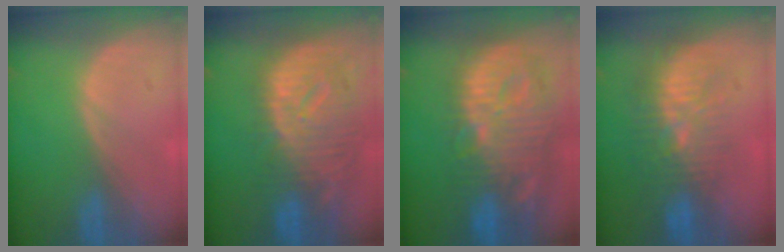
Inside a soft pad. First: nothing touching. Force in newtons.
{"total": 12.3, "press": 10.6, "slide": 6.1}
{"total": 14.2, "press": 12.4, "slide": 6.9}
{"total": 9.7, "press": 9.1, "slide": 3.6}